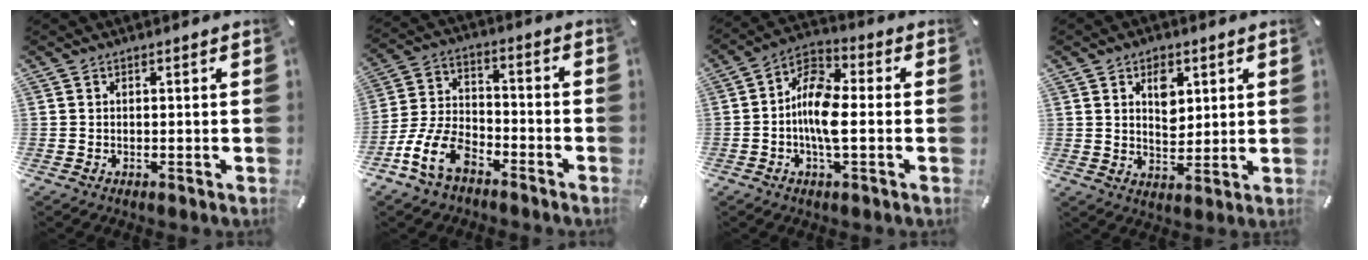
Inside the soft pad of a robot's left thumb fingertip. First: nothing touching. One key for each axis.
{"total": 12.6, "fx": -8.0, "fy": 7.1, "fz": 6.7, "tx": -0.139, "ty": 0.042, "tz": -0.151}
{"total": 10.6, "fx": -1.9, "fy": 5.0, "fz": 9.2, "tx": -0.185, "ty": 0.009, "tz": -0.033}
{"total": 6.3, "fx": 2.9, "fy": 4.6, "fz": 3.2, "tx": -0.026, "ty": -0.015, "tz": 0.045}